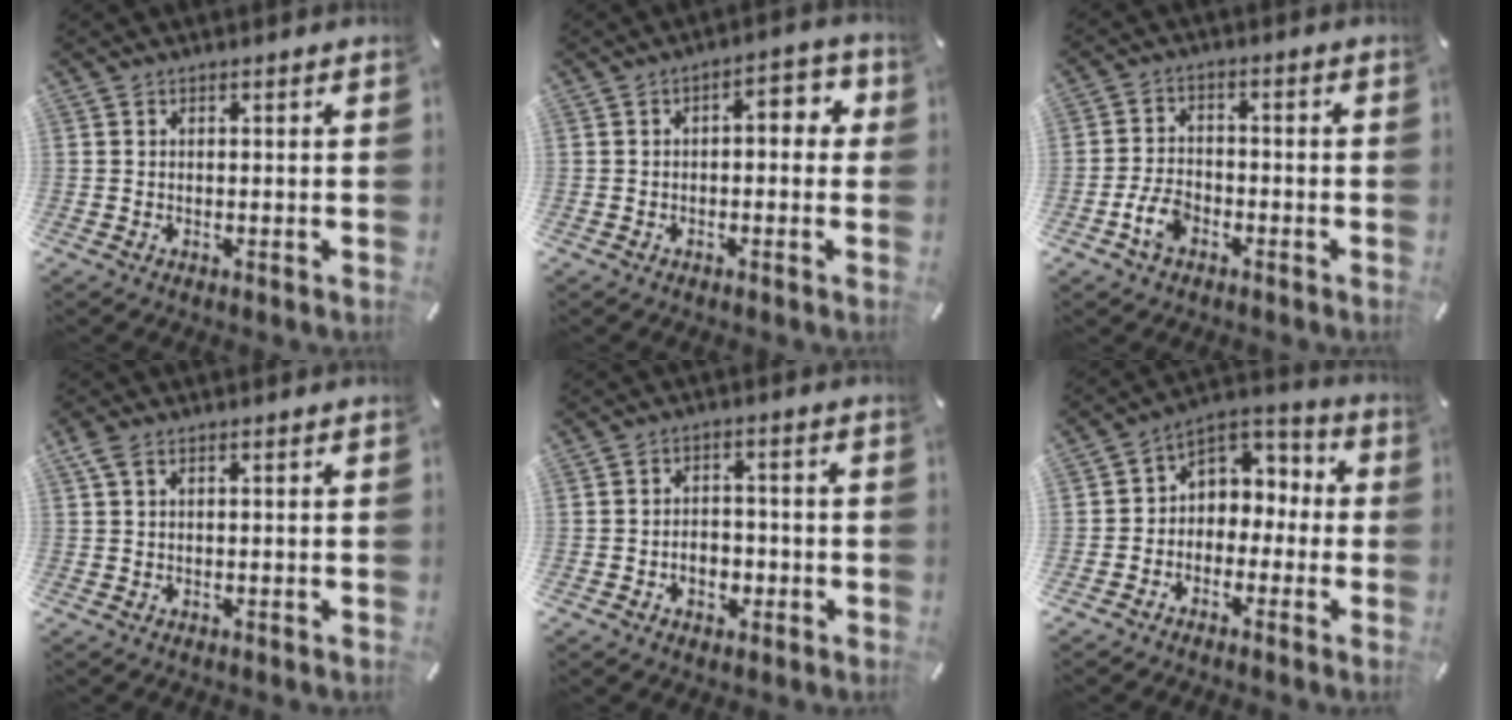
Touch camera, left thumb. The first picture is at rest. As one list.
[{"total": 5.0, "force": [-0.6, 2.8, 4.1], "torque": [-0.057, 0.007, -0.022]}, {"total": 6.1, "force": [-3.1, 4.0, 3.3], "torque": [-0.069, 0.014, -0.057]}, {"total": 2.2, "force": [0.7, 1.0, 1.8], "torque": [-0.038, 0.003, 0.011]}, {"total": 4.9, "force": [-1.6, 4.0, 2.4], "torque": [-0.043, 0.010, -0.028]}, {"total": 6.0, "force": [-0.6, 5.9, 0.8], "torque": [-0.017, 0.002, -0.009]}]